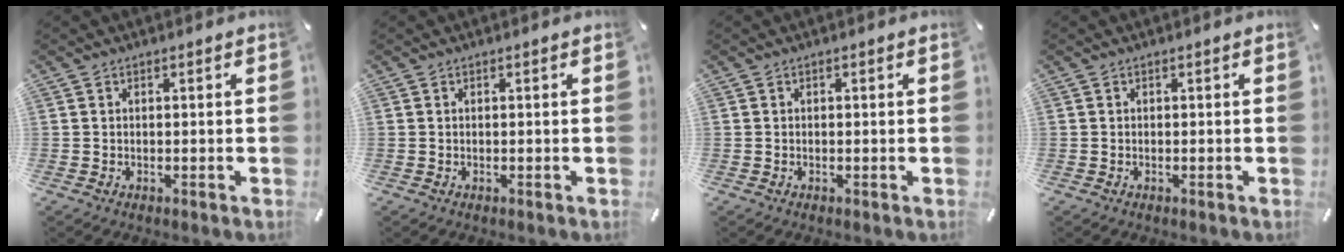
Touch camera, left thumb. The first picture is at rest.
{"total": 0.0}
{"total": 0.0}
{"total": 0.0}